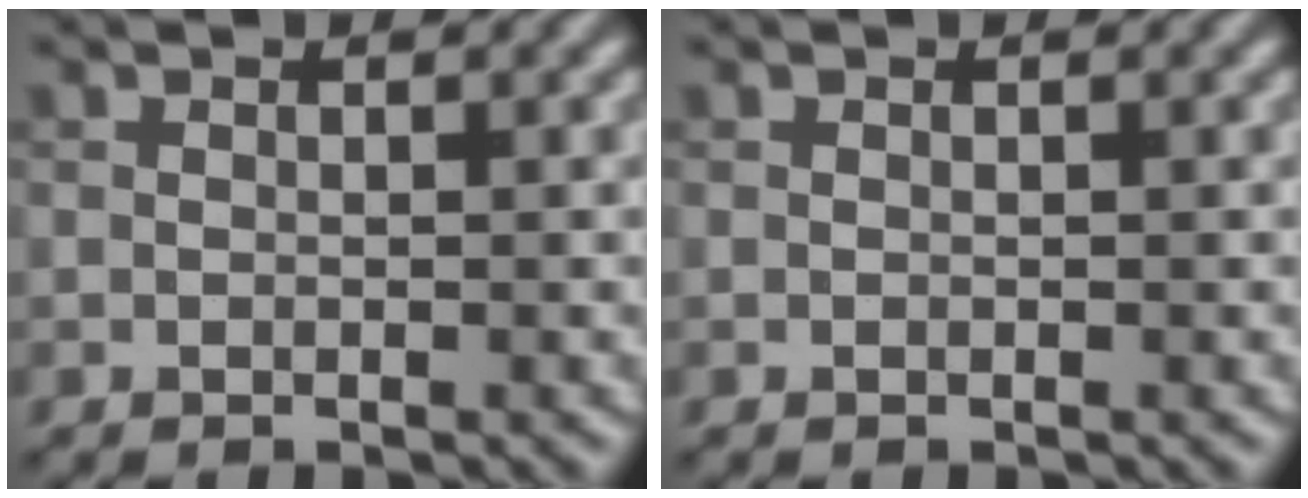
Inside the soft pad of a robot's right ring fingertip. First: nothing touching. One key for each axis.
{"total": 0.0}